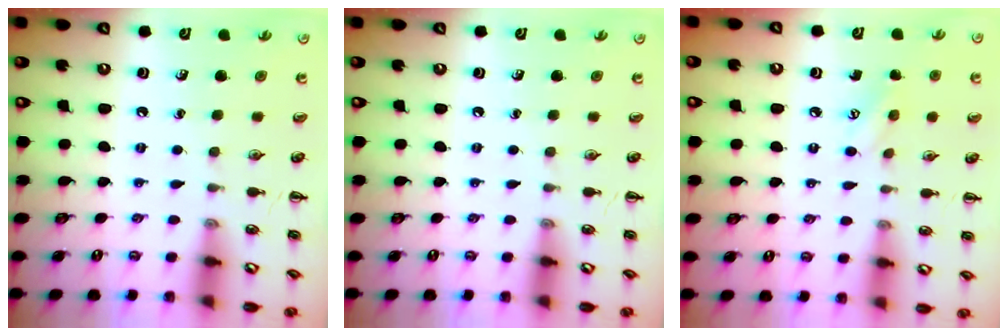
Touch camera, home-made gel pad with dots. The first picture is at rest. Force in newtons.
{"total": 0.0}
{"total": 6.4, "press": 6.2, "slide": 1.6}